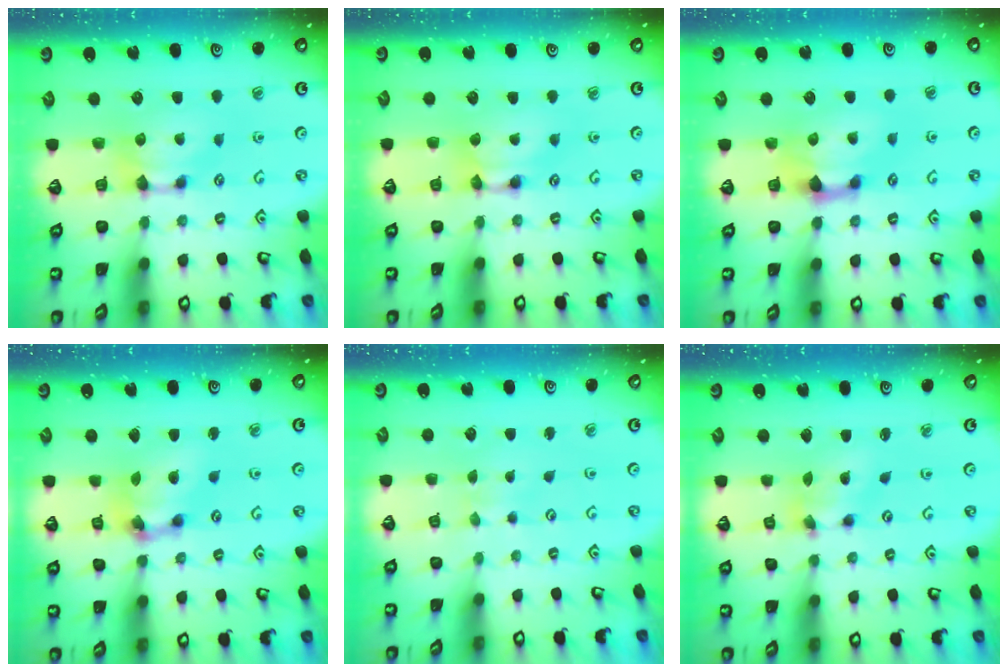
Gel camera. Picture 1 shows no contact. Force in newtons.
{"total": 1.7, "press": 1.6, "slide": 0.2}
{"total": 2.1, "press": 1.6, "slide": 1.4}
{"total": 6.2, "press": 5.7, "slide": 2.3}
{"total": 3.4, "press": 3.4, "slide": 0.1}
{"total": 3.2, "press": 2.8, "slide": 1.6}